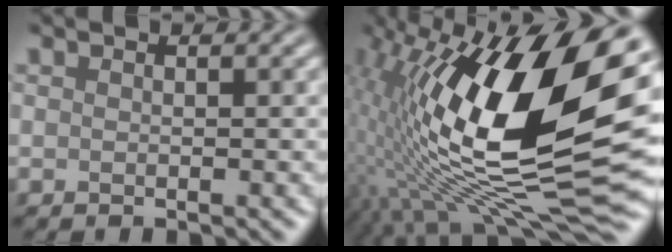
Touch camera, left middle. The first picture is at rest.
{"total": 19.5, "force": [3.5, 8.0, 17.4], "torque": [-0.307, 0.010, 0.051]}